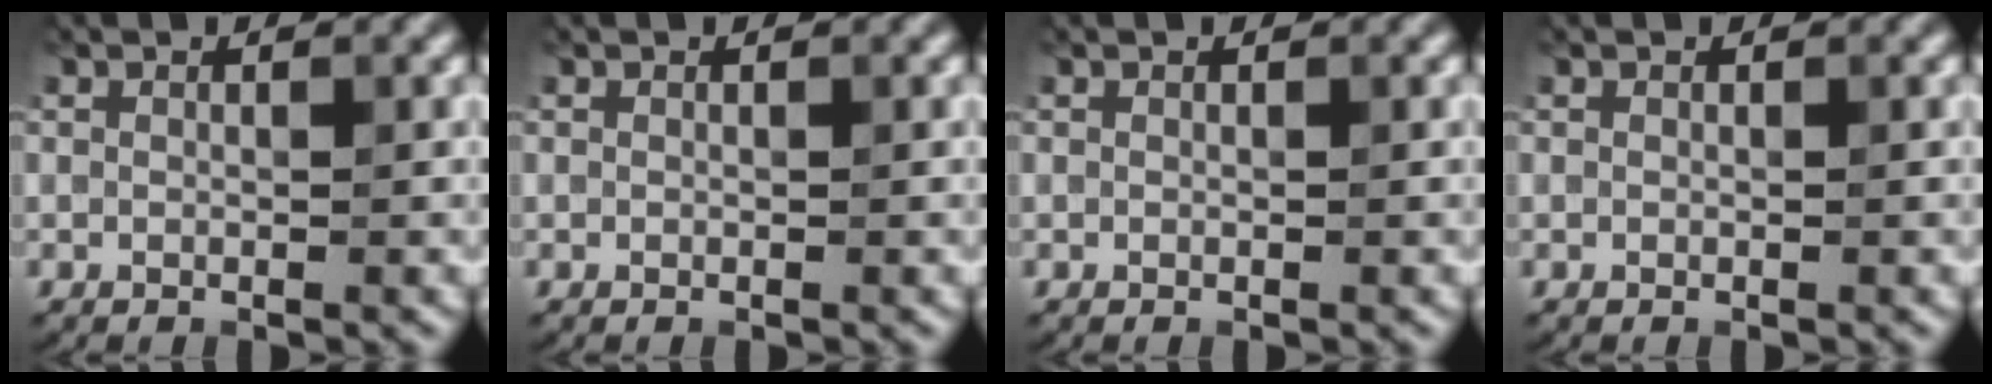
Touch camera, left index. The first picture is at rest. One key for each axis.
{"total": 0.0}
{"total": 0.0}
{"total": 0.0}